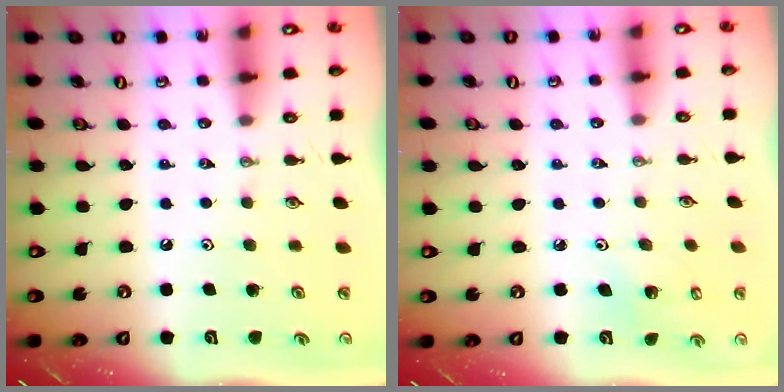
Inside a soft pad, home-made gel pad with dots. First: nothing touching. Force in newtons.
{"total": 3.7, "press": 3.7, "slide": 0.3}